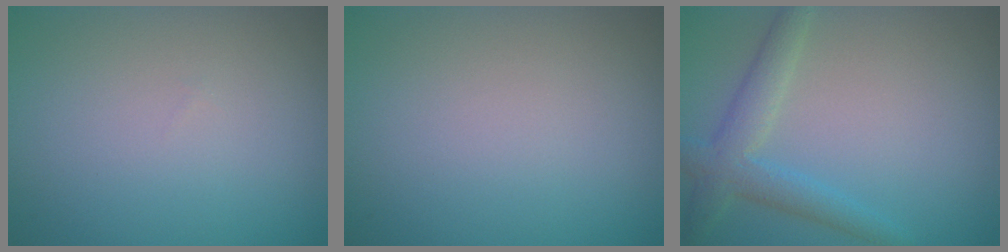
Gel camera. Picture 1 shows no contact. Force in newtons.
{"total": 0.0}
{"total": 3.2, "press": 3.2, "slide": 0.1}